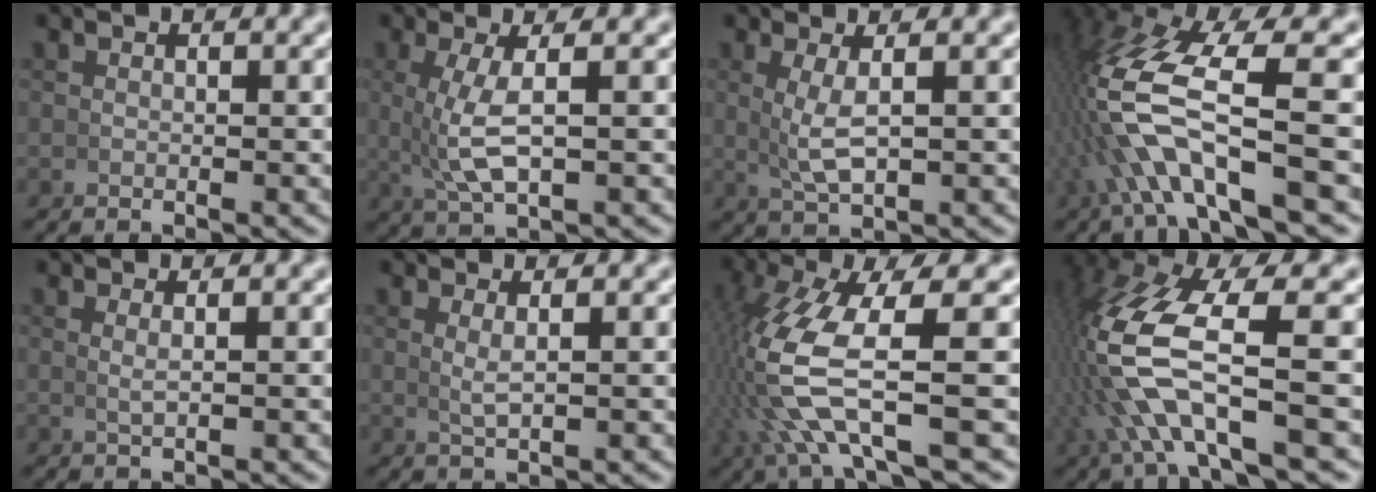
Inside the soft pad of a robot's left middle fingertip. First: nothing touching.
{"total": 4.4, "force": [0.4, 1.1, 4.2], "torque": [-0.082, 0.003, 0.015]}
{"total": 3.2, "force": [0.4, 0.8, 3.1], "torque": [-0.063, -0.003, 0.017]}
{"total": 8.5, "force": [0.1, 3.2, 7.8], "torque": [-0.186, -0.011, 0.009]}
{"total": 1.0, "force": [0.5, -0.2, 0.8], "torque": [-0.017, -0.002, 0.012]}
{"total": 1.6, "force": [0.7, 0.0, 1.5], "torque": [-0.030, -0.002, 0.017]}
{"total": 8.0, "force": [-0.1, 2.7, 7.6], "torque": [-0.182, -0.014, 0.014]}
{"total": 9.3, "force": [-0.2, 4.1, 8.3], "torque": [-0.209, -0.021, 0.011]}